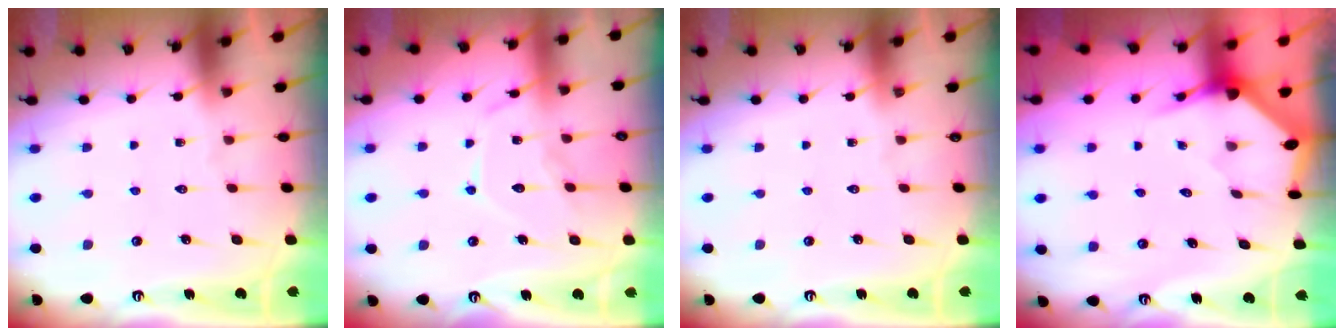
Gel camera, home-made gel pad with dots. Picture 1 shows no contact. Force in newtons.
{"total": 11.9, "press": 11.8, "slide": 0.9}
{"total": 0.0}
{"total": 3.4, "press": 3.4, "slide": 0.2}